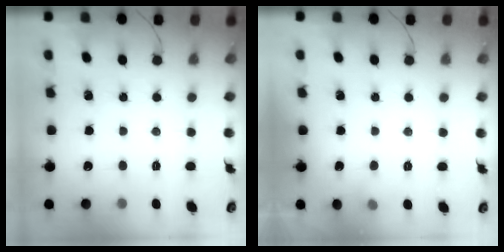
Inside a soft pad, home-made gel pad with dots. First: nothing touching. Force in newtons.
{"total": 4.1, "press": 3.8, "slide": 1.6}